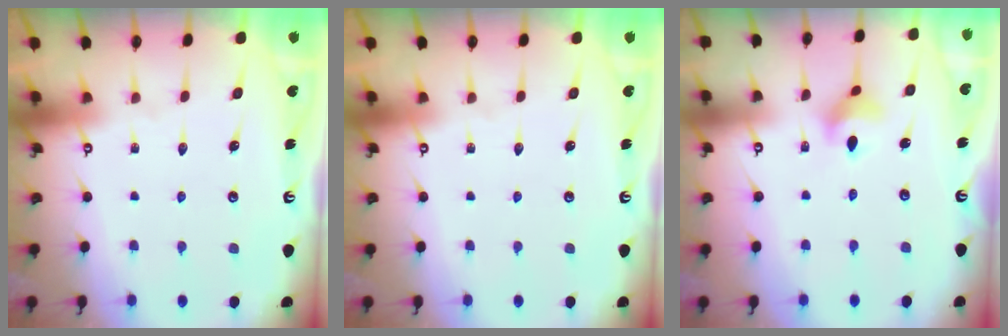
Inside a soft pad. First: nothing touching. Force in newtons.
{"total": 0.0}
{"total": 6.1, "press": 5.8, "slide": 1.7}